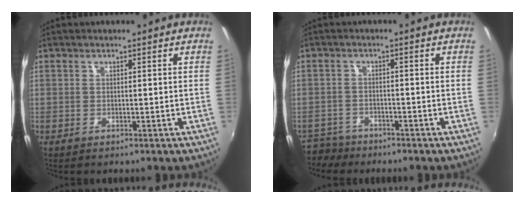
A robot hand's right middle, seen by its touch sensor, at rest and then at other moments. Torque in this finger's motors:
{"motor_torque": [-0.27, -0.28, -0.05, -0.01]}